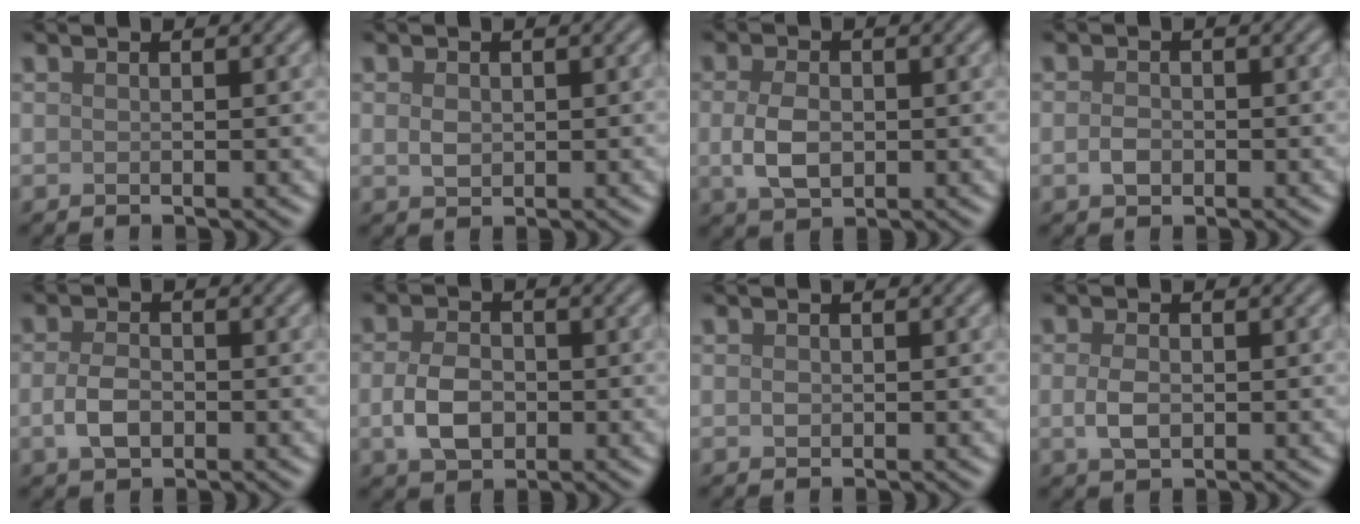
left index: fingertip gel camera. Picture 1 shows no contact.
{"total": 1.5, "force": [0.1, 1.2, 0.9], "torque": [-0.019, 0.000, 0.003]}
{"total": 3.5, "force": [-0.2, 2.3, 2.6], "torque": [-0.058, -0.002, -0.004]}
{"total": 1.5, "force": [-0.4, 1.1, 0.9], "torque": [-0.019, 0.000, -0.011]}
{"total": 2.8, "force": [-0.6, 1.8, 2.0], "torque": [-0.043, -0.001, -0.014]}
{"total": 4.0, "force": [-0.7, 2.8, 2.7], "torque": [-0.058, -0.002, -0.016]}
{"total": 0.7, "force": [0.0, 0.6, 0.3], "torque": [-0.006, -0.002, 0.000]}
{"total": 2.3, "force": [-0.2, 1.5, 1.7], "torque": [-0.038, -0.002, -0.002]}